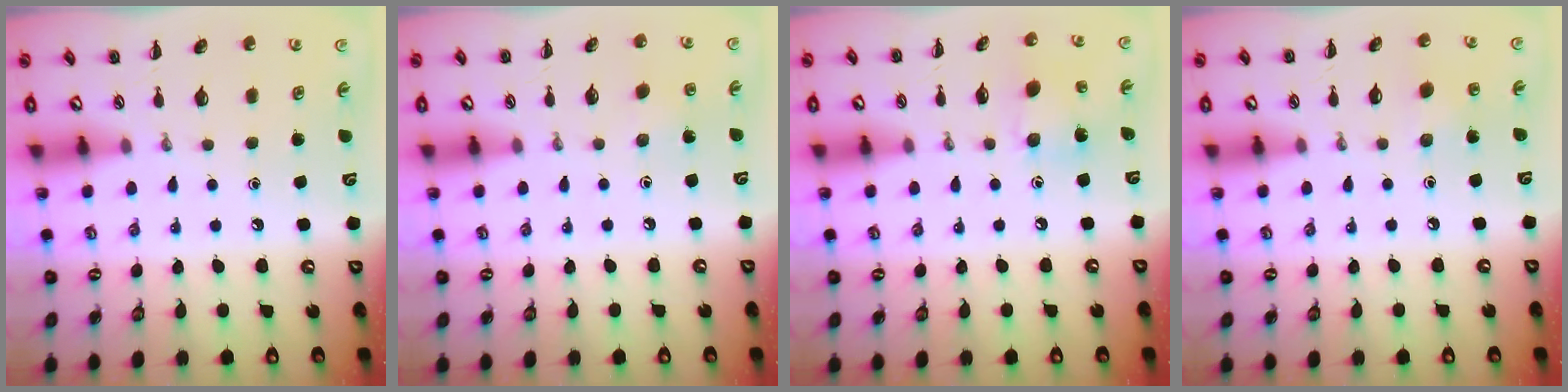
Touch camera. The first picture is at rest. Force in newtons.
{"total": 5.4, "press": 5.2, "slide": 1.4}
{"total": 5.1, "press": 5.0, "slide": 0.7}
{"total": 2.1, "press": 2.0, "slide": 0.8}